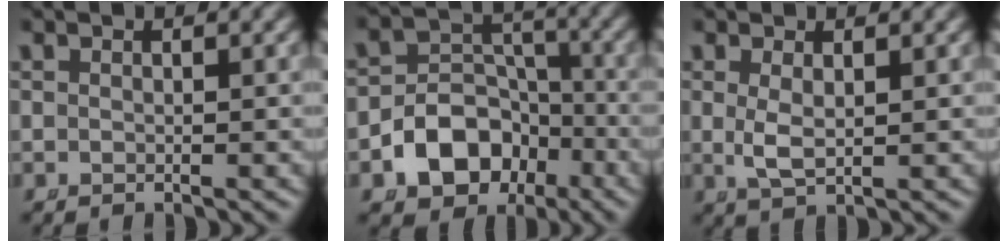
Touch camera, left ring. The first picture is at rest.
{"total": 8.2, "force": [-3.2, 6.7, 3.4], "torque": [-0.049, -0.021, -0.050]}
{"total": 2.2, "force": [0.1, 0.9, 2.0], "torque": [-0.052, -0.016, 0.017]}